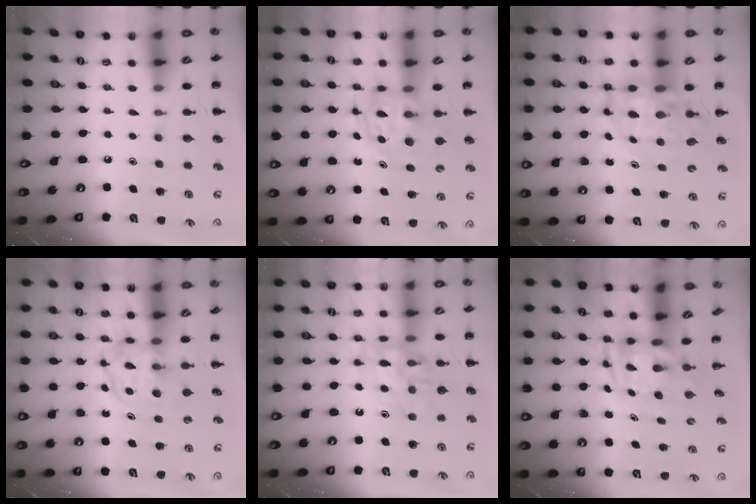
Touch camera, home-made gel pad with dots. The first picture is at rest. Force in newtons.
{"total": 5.5, "press": 5.3, "slide": 1.4}
{"total": 7.5, "press": 7.1, "slide": 2.4}
{"total": 3.7, "press": 3.7, "slide": 0.2}
{"total": 13.4, "press": 13.3, "slide": 2.0}
{"total": 3.2, "press": 3.1, "slide": 0.8}